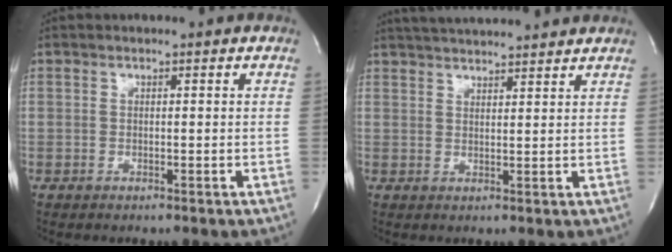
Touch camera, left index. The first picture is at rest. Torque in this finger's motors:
{"motor_torque": [0.01, -0.11, 0.24, 0.12]}